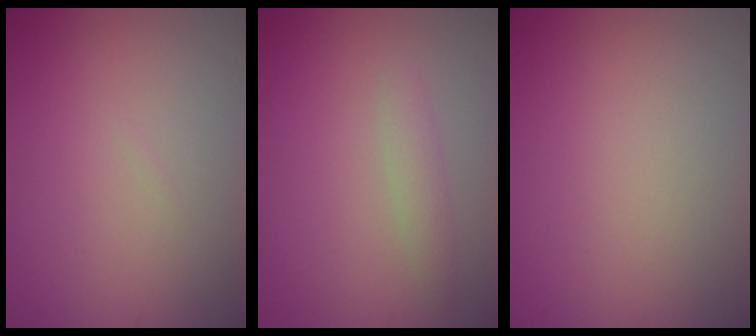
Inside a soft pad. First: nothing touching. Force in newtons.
{"total": 1.4, "press": 1.4, "slide": 0.1}
{"total": 0.0}